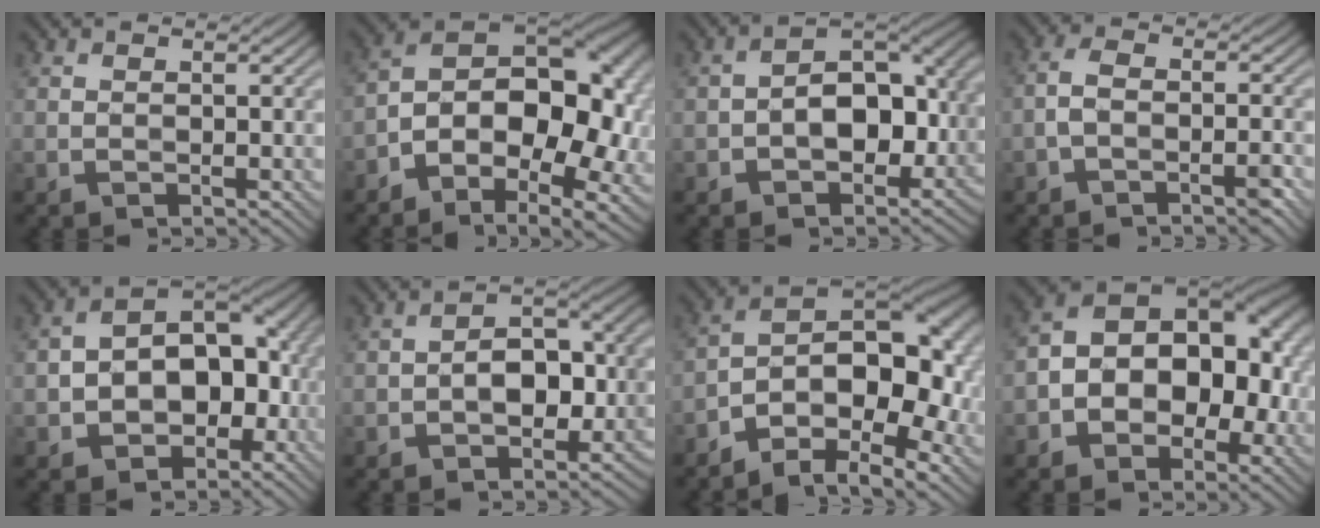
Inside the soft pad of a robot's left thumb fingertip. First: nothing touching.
{"total": 16.6, "force": [-4.2, 9.4, 13.0], "torque": [-0.214, -0.004, -0.061]}
{"total": 9.7, "force": [-2.5, 6.1, 7.2], "torque": [-0.101, -0.001, -0.049]}
{"total": 4.0, "force": [-2.0, 1.6, 3.0], "torque": [-0.058, 0.008, -0.044]}
{"total": 13.9, "force": [-2.4, 9.2, 10.1], "torque": [-0.154, -0.005, -0.042]}
{"total": 6.7, "force": [-2.1, 4.1, 4.8], "torque": [-0.060, 0.004, -0.041]}
{"total": 13.9, "force": [-5.5, 6.5, 11.0], "torque": [-0.163, -0.002, -0.100]}
{"total": 13.3, "force": [-1.4, 9.2, 9.6], "torque": [-0.141, -0.001, -0.029]}